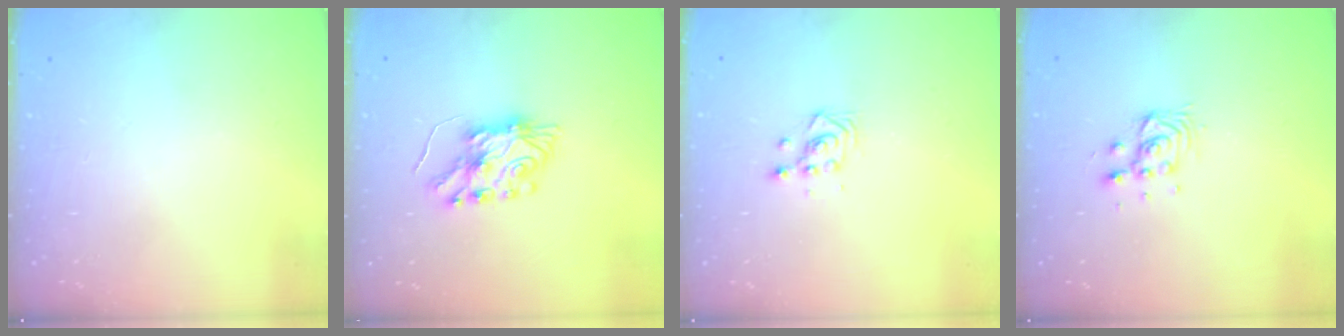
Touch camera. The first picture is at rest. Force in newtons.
{"total": 7.3, "press": 7.3, "slide": 0.5}
{"total": 2.9, "press": 2.9, "slide": 0.1}
{"total": 4.8, "press": 4.8, "slide": 0.9}